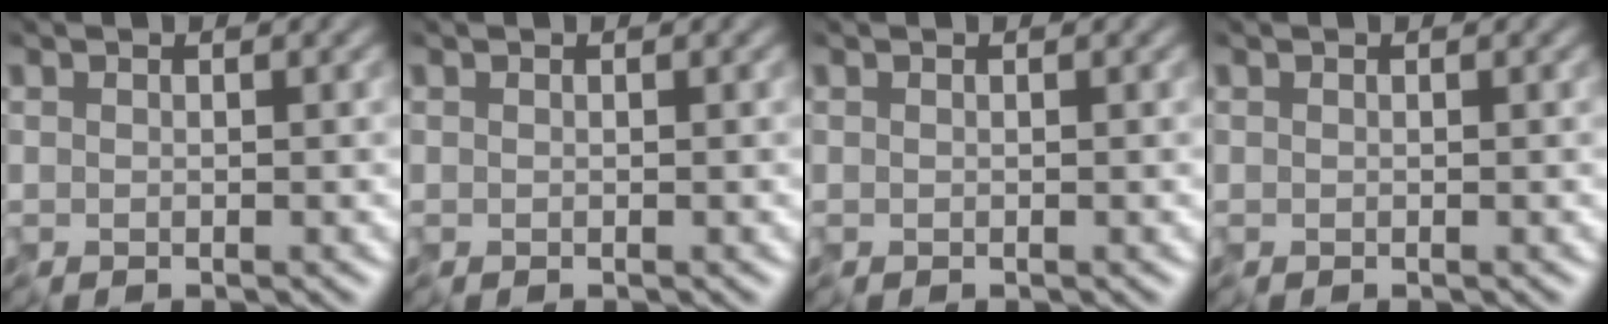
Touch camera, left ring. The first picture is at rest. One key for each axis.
{"total": 0.0}
{"total": 0.0}
{"total": 0.0}